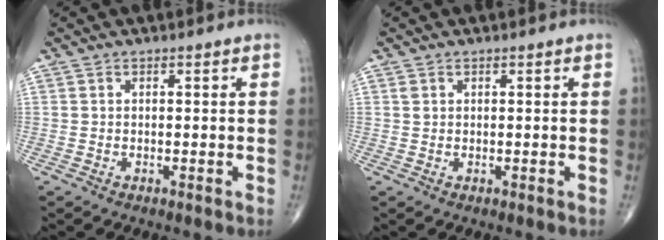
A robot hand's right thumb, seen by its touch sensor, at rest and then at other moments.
{"total": 0.8, "force": [0.3, 0.5, 0.4], "torque": [-0.006, 0.004, 0.008]}